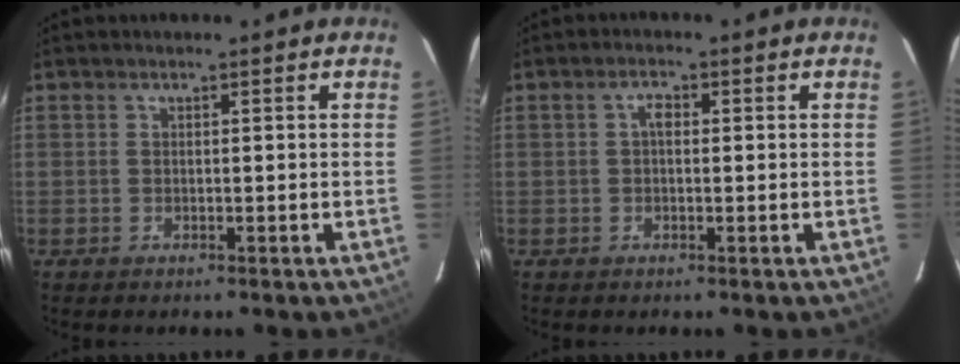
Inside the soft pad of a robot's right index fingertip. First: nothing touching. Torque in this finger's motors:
{"motor_torque": [0.24, -0.06, 0.18, 0.01]}